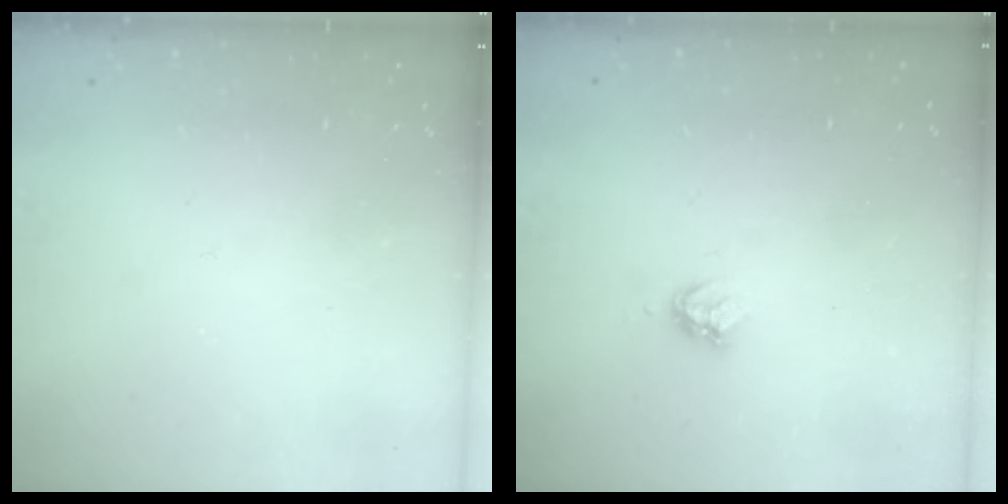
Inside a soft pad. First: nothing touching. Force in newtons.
{"total": 3.3, "press": 3.3, "slide": 0.4}